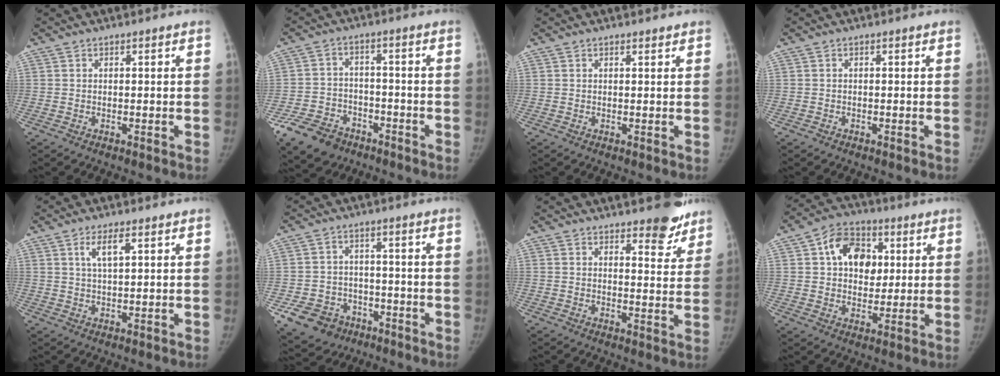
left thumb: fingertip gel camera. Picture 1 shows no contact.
{"total": 10.2, "force": [-6.7, 6.8, 3.5], "torque": [-0.059, 0.033, -0.113]}
{"total": 0.8, "force": [0.7, 0.3, 0.4], "torque": [-0.007, -0.005, 0.011]}
{"total": 0.0}
{"total": 4.2, "force": [2.0, 1.3, 3.5], "torque": [-0.066, -0.006, 0.040]}
{"total": 10.0, "force": [-5.1, 8.1, 3.0], "torque": [-0.052, 0.030, -0.070]}
{"total": 7.2, "force": [5.6, 2.8, 3.7], "torque": [-0.012, -0.039, 0.070]}
{"total": 12.1, "force": [3.5, 8.8, 7.6], "torque": [-0.080, 0.002, 0.052]}